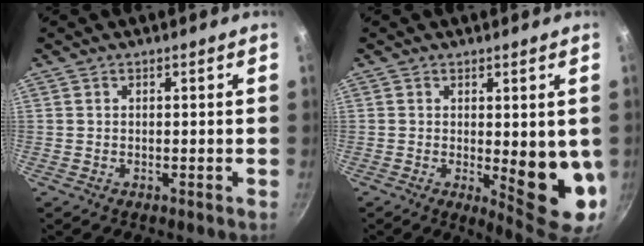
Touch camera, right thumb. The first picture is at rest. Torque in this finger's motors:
{"motor_torque": [1.13, 2.96, 1.82, 0.05, 0.30]}